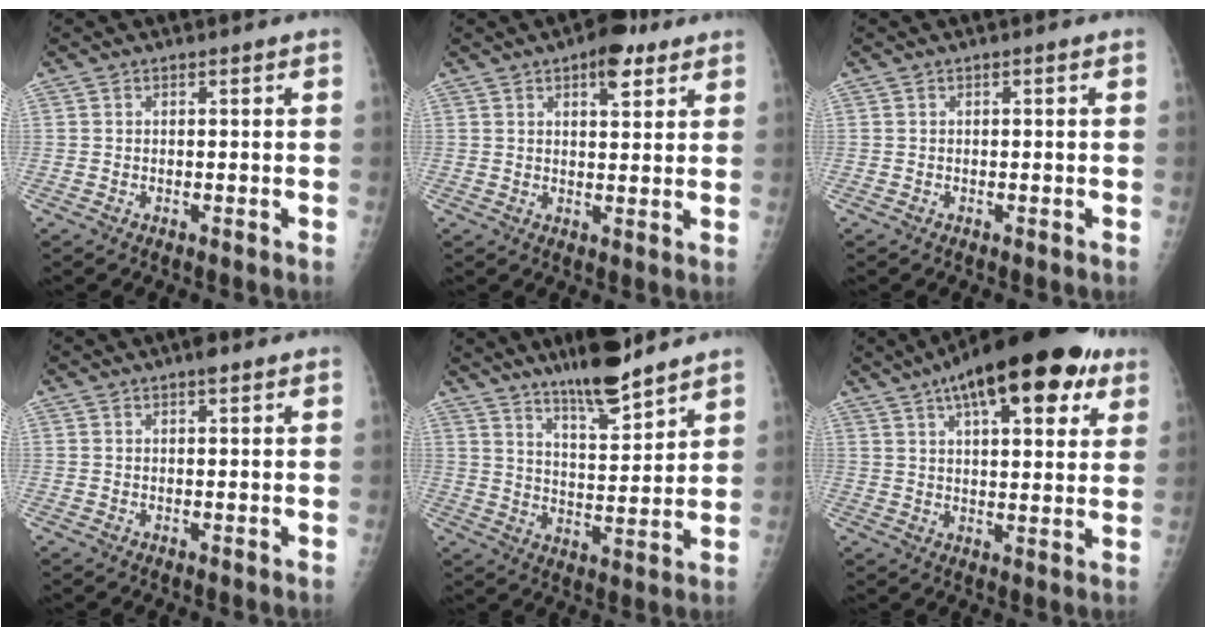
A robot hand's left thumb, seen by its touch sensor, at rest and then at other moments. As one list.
[{"total": 6.7, "force": [3.8, 3.0, 4.6], "torque": [-0.045, -0.015, 0.048]}, {"total": 0.0}, {"total": 2.0, "force": [1.3, 0.7, 1.4], "torque": [-0.015, -0.003, 0.017]}, {"total": 12.1, "force": [9.6, 2.3, 7.1], "torque": [-0.100, -0.066, 0.163]}, {"total": 20.7, "force": [11.2, 7.7, 15.7], "torque": [-0.210, -0.007, 0.161]}]